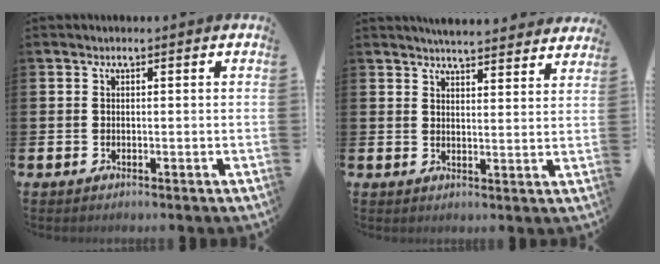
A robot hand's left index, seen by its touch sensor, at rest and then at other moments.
{"total": 4.6, "force": [4.6, 0.2, 0.3], "torque": [-0.014, -0.027, 0.083]}